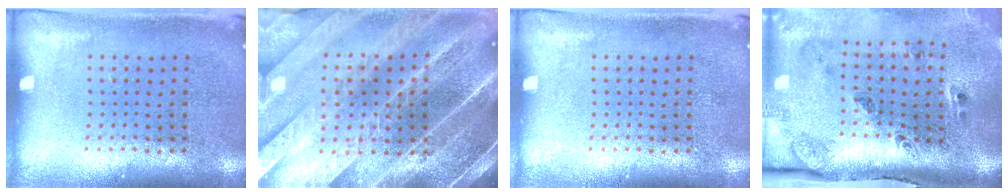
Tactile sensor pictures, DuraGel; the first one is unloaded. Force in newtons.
{"total": 5.6, "press": 4.7, "slide": 3.0}
{"total": 0.0}
{"total": 3.4, "press": 2.1, "slide": 2.7}